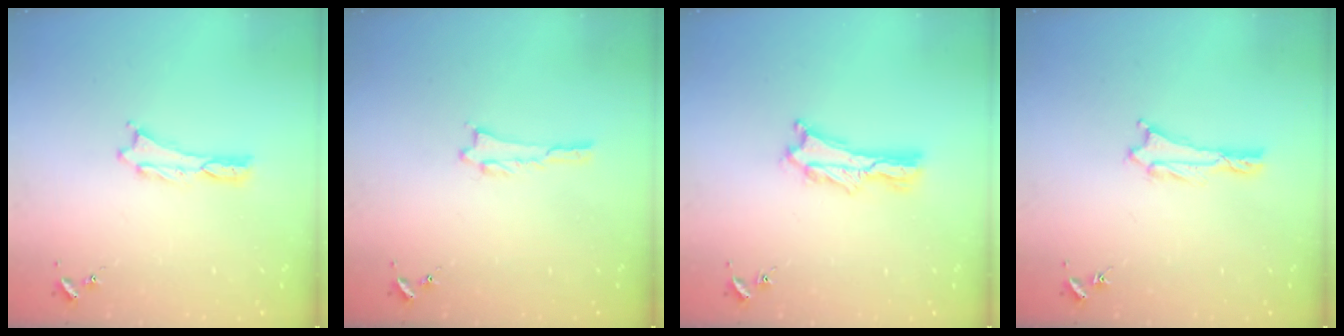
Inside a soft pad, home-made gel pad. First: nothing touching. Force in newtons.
{"total": 0.0}
{"total": 2.1, "press": 2.1, "slide": 0.3}
{"total": 1.0, "press": 1.0, "slide": 0.2}